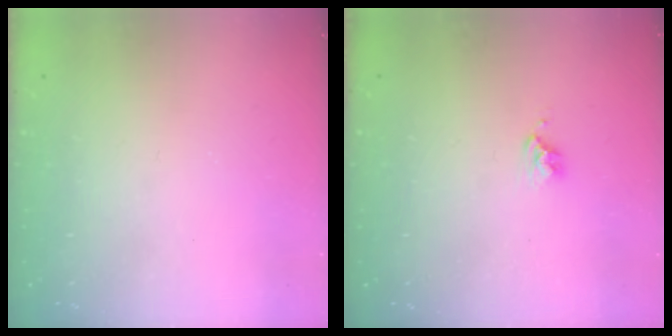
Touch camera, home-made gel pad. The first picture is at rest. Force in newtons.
{"total": 2.7, "press": 2.7, "slide": 0.4}